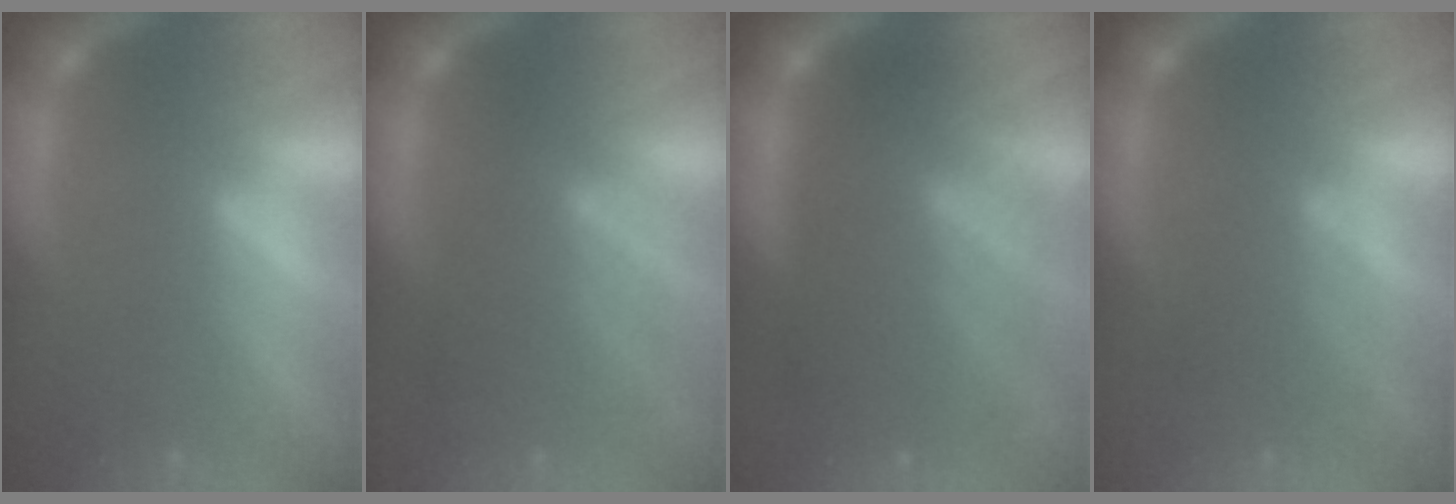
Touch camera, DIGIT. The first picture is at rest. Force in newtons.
{"total": 6.0}
{"total": 9.4}
{"total": 3.0}